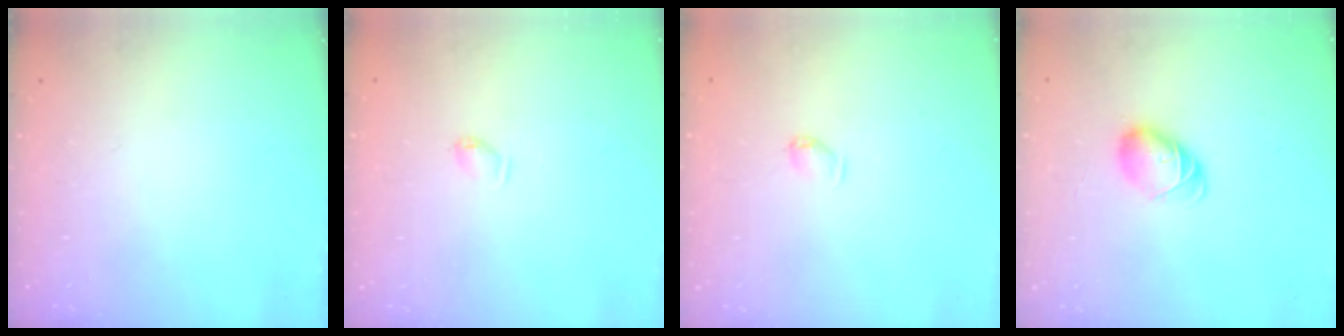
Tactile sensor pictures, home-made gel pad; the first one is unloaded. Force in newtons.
{"total": 4.4, "press": 4.4, "slide": 0.8}
{"total": 4.1, "press": 4.0, "slide": 0.8}
{"total": 7.9, "press": 7.8, "slide": 0.9}